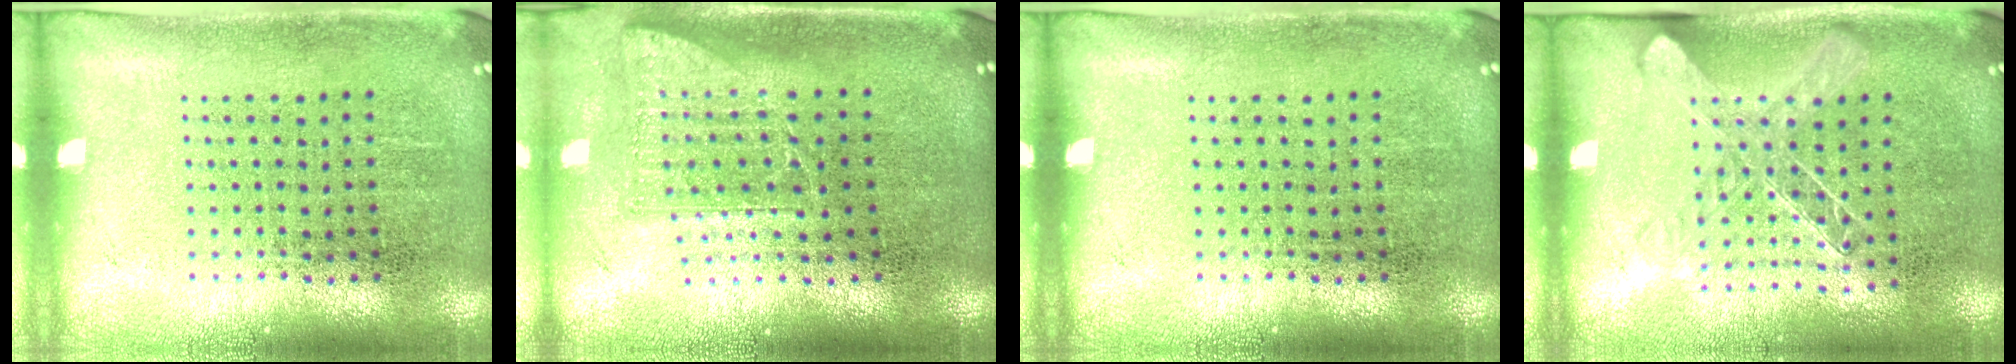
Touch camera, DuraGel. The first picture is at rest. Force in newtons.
{"total": 1.6, "press": 1.3, "slide": 1.0}
{"total": 0.0}
{"total": 1.4, "press": 1.2, "slide": 0.6}